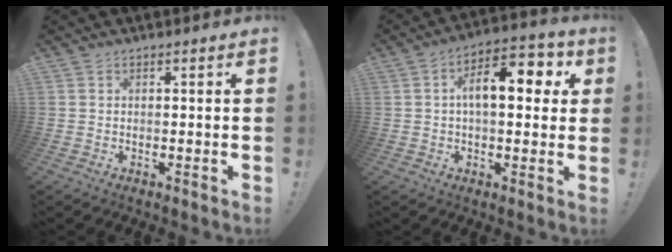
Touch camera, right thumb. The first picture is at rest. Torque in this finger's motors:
{"motor_torque": [1.20, 1.56, 1.37, -0.05, 0.09]}